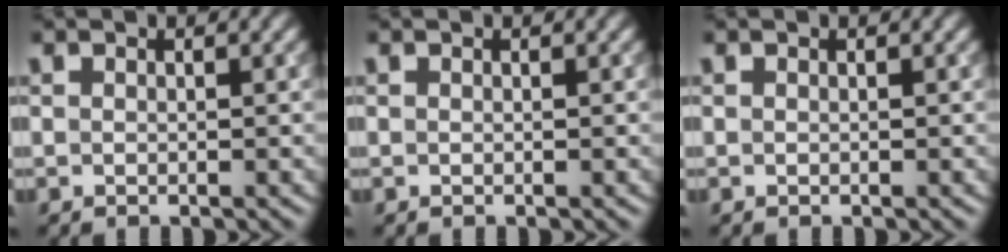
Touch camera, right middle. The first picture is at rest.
{"total": 0.0}
{"total": 0.0}